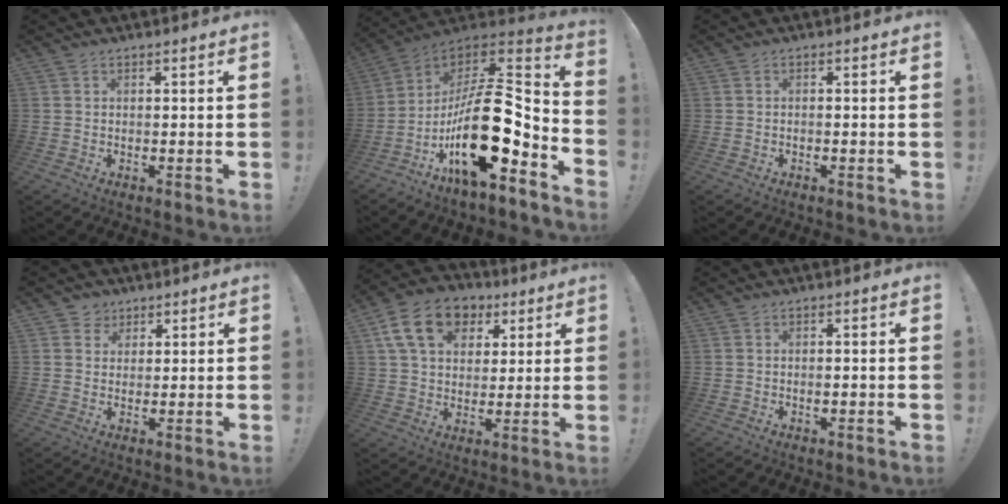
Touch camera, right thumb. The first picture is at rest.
{"total": 23.9, "force": [-5.9, 9.6, 21.0], "torque": [-0.375, 0.021, -0.095]}
{"total": 1.0, "force": [-0.9, -0.2, 0.5], "torque": [-0.016, 0.002, -0.014]}
{"total": 3.8, "force": [1.8, 3.3, 0.3], "torque": [0.003, -0.013, 0.031]}
{"total": 15.8, "force": [6.9, 11.4, 8.6], "torque": [-0.127, -0.022, 0.131]}
{"total": 0.9, "force": [-0.5, 0.0, 0.8], "torque": [-0.023, 0.003, -0.008]}